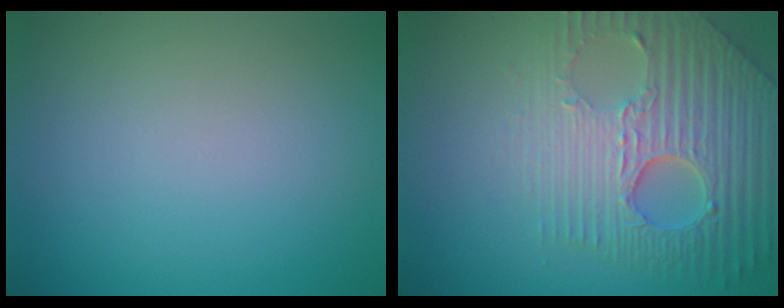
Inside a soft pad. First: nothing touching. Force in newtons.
{"total": 8.3, "press": 5.8, "slide": 6.0}